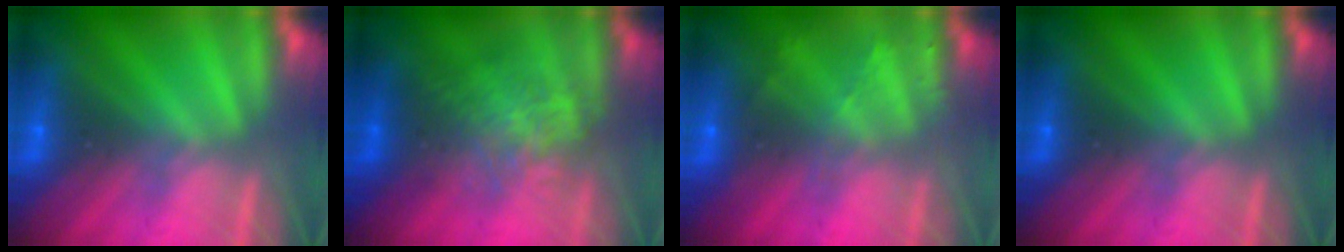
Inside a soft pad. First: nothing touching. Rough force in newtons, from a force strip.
{"total": 2.2}
{"total": 2.2}
{"total": 0.0}